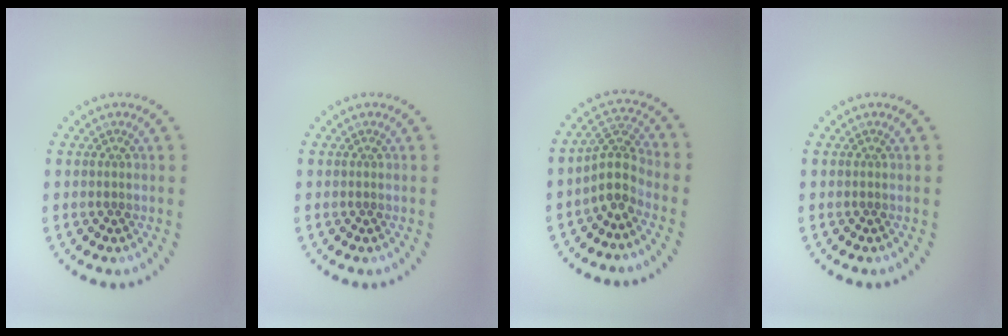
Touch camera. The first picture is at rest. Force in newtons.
{"total": 0.0}
{"total": 3.4, "press": 2.7, "slide": 2.0}
{"total": 0.0}